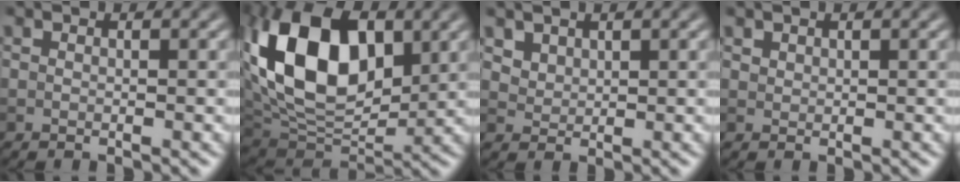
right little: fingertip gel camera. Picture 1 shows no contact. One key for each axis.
{"total": 14.1, "fx": 3.5, "fy": 8.6, "fz": 10.6, "tx": -0.196, "ty": 0.016, "tz": 0.056}
{"total": 2.3, "fx": 1.7, "fy": 1.5, "fz": 0.8, "tx": -0.028, "ty": -0.009, "tz": 0.049}
{"total": 0.8, "fx": 0.6, "fy": 0.5, "fz": 0.0, "tx": -0.004, "ty": -0.002, "tz": 0.014}